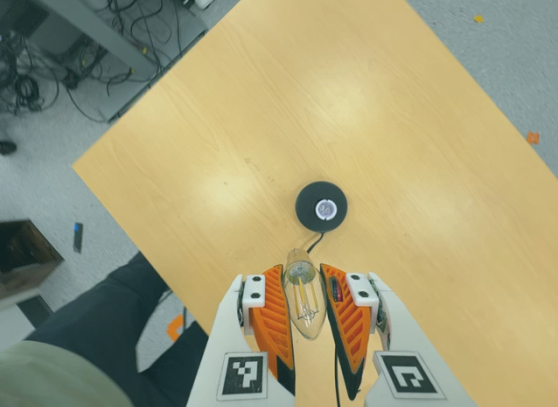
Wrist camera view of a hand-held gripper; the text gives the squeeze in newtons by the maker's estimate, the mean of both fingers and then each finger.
{"total": 19.2, "left": 21.1, "right": 17.3}